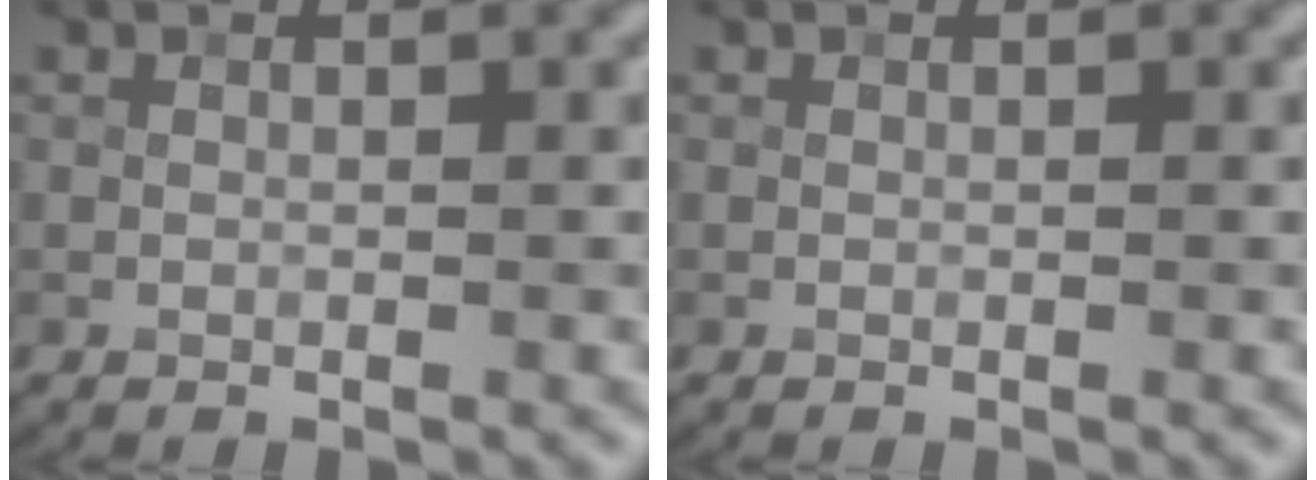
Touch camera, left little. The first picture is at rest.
{"total": 0.0}